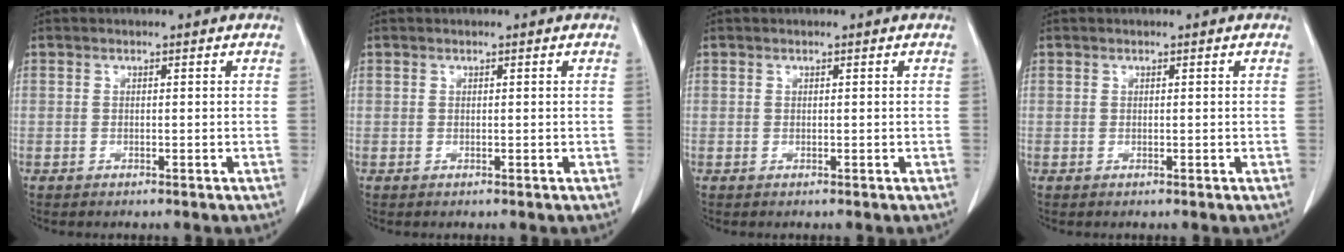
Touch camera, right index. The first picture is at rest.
{"total": 0.0}
{"total": 0.0}
{"total": 0.0}